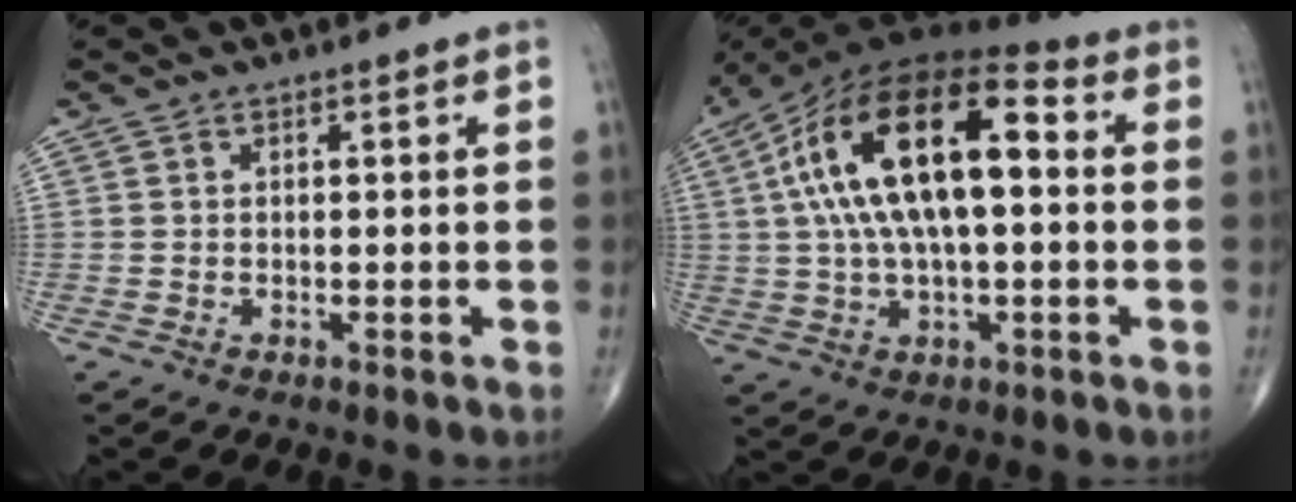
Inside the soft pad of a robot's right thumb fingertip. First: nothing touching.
{"total": 21.3, "force": [2.9, 9.5, 18.8], "torque": [-0.345, 0.037, 0.038]}